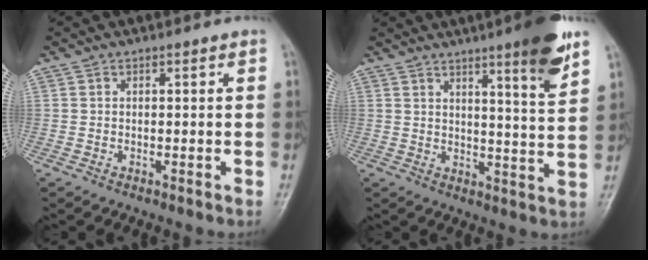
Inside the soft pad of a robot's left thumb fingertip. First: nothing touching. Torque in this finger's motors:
{"motor_torque": [1.77, 0.98, 1.01, -1.14, 0.10]}